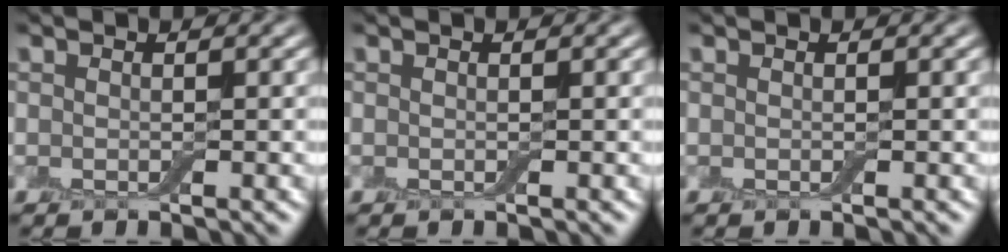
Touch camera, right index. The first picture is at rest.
{"total": 0.0}
{"total": 0.0}